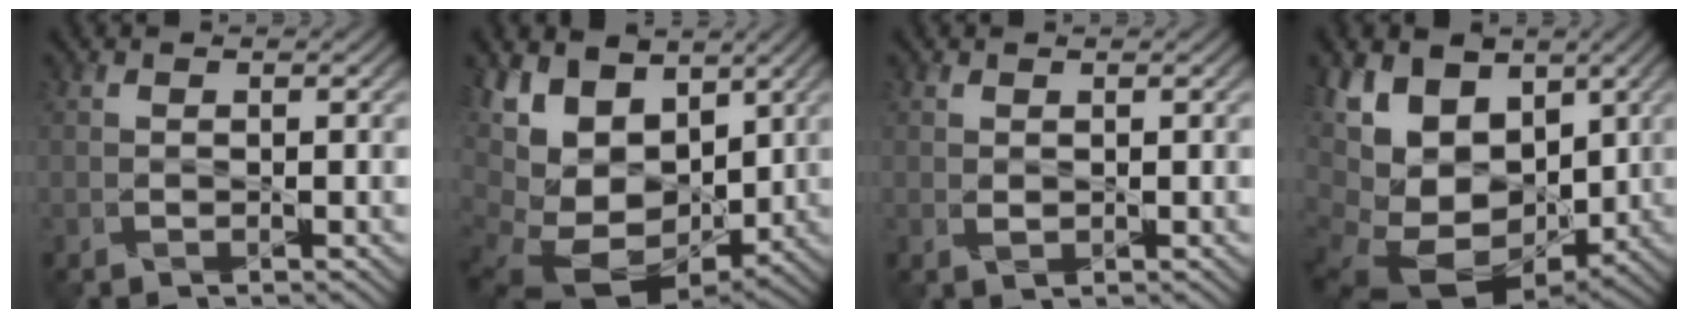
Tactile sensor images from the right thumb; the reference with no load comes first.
{"total": 13.9, "force": [2.0, 9.7, 9.7], "torque": [-0.204, -0.013, 0.064]}
{"total": 0.6, "force": [0.4, 0.3, 0.4], "torque": [-0.009, -0.003, 0.009]}
{"total": 15.3, "force": [0.8, 11.0, 10.7], "torque": [-0.218, -0.017, 0.042]}